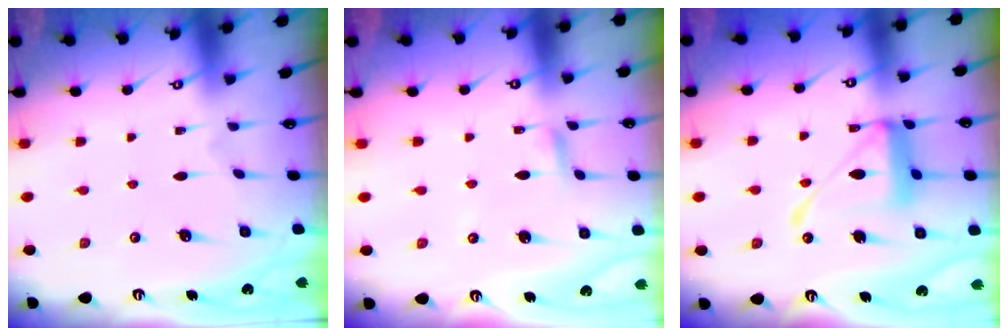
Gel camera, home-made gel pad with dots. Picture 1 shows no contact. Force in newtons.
{"total": 2.4, "press": 2.4, "slide": 0.1}
{"total": 15.8, "press": 15.7, "slide": 1.7}